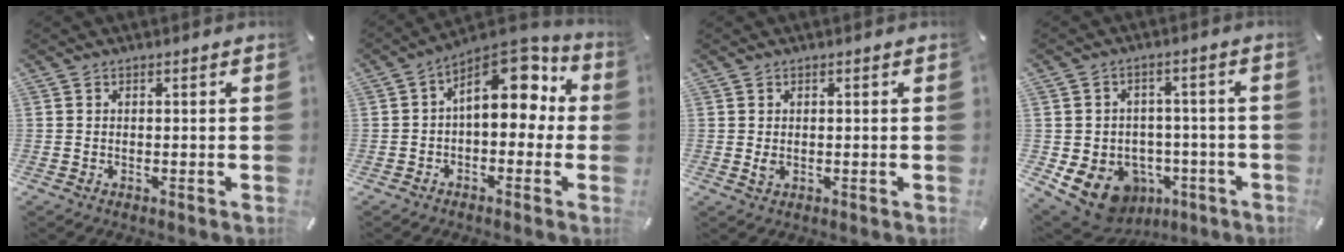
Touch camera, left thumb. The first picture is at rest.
{"total": 13.8, "force": [5.1, 8.2, 9.8], "torque": [-0.130, -0.038, 0.090]}
{"total": 1.5, "force": [0.0, 1.1, 1.0], "torque": [-0.012, -0.001, -0.002]}
{"total": 11.8, "force": [-4.8, 9.7, 4.7], "torque": [-0.097, 0.015, -0.075]}